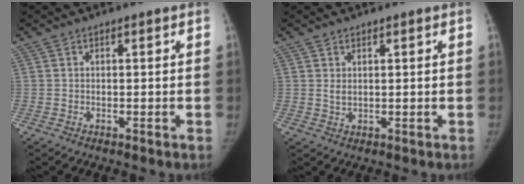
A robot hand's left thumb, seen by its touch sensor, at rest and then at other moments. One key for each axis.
{"total": 1.7, "fx": 0.8, "fy": 0.7, "fz": 1.3, "tx": -0.022, "ty": -0.007, "tz": 0.020}